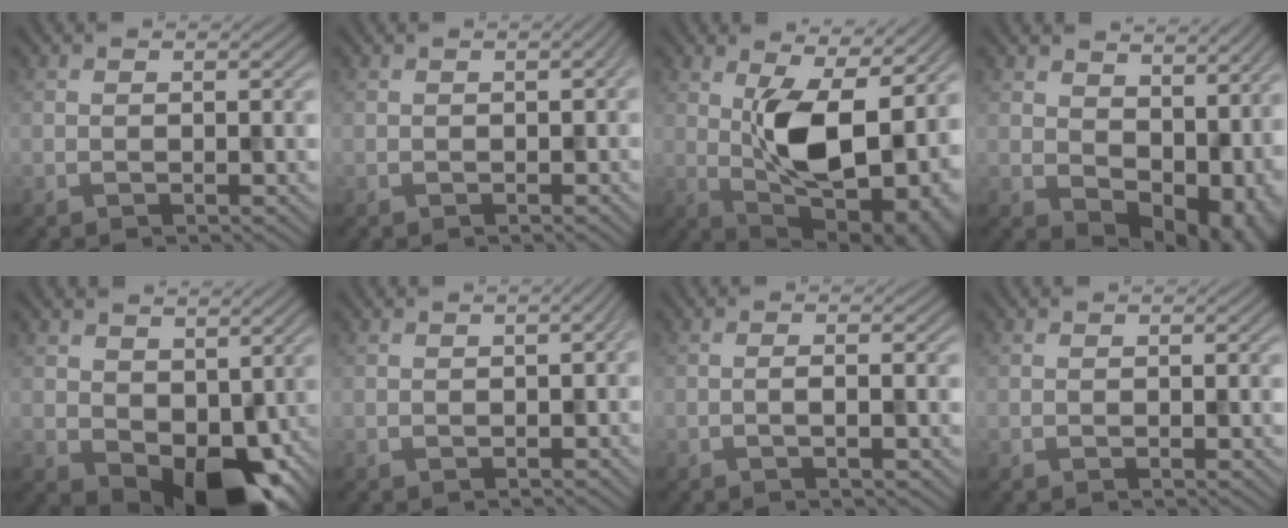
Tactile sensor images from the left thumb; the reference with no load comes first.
{"total": 1.2, "force": [-0.2, 0.6, 1.0], "torque": [-0.013, 0.000, -0.001]}
{"total": 13.5, "force": [1.4, 6.8, 11.6], "torque": [-0.182, -0.006, 0.023]}
{"total": 11.8, "force": [2.5, 7.9, 8.5], "torque": [-0.121, -0.038, 0.075]}
{"total": 9.2, "force": [0.3, 6.4, 6.7], "torque": [-0.112, -0.027, 0.018]}
{"total": 1.7, "force": [-0.4, 0.7, 1.5], "torque": [-0.020, -0.002, -0.003]}
{"total": 1.4, "force": [-0.4, 0.1, 1.3], "torque": [-0.022, 0.005, -0.012]}
{"total": 0.0}